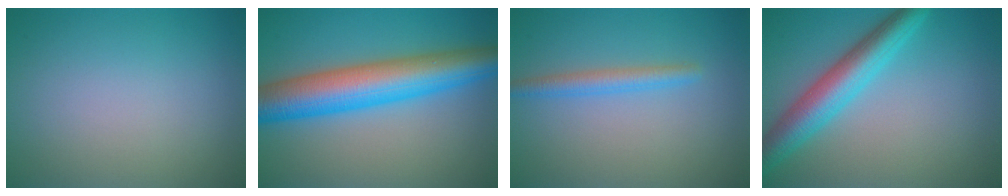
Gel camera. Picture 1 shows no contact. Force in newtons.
{"total": 9.5, "press": 9.5, "slide": 0.1}
{"total": 2.2, "press": 2.1, "slide": 0.1}
{"total": 5.5, "press": 5.5, "slide": 0.1}